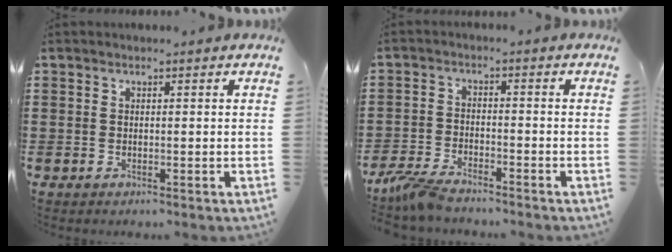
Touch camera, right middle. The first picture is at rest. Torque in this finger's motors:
{"motor_torque": [1.54, -0.60, 0.50, 0.16]}